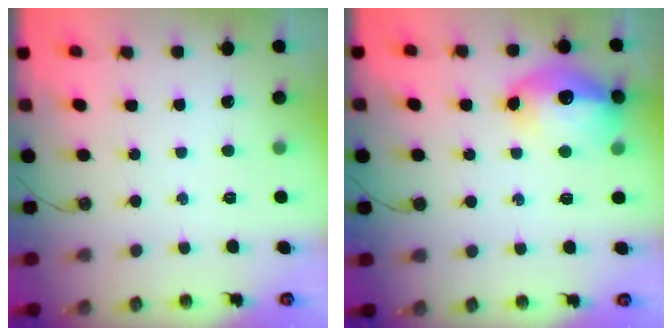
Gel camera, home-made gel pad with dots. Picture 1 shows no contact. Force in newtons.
{"total": 16.0, "press": 15.9, "slide": 1.5}